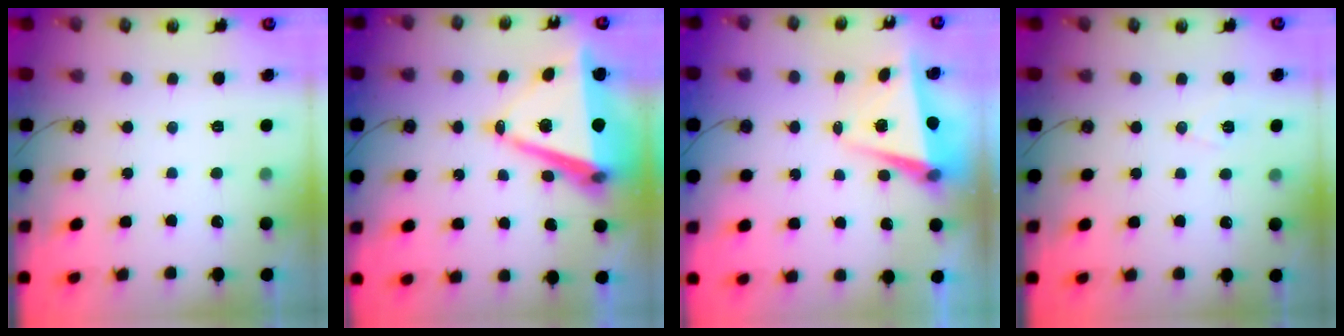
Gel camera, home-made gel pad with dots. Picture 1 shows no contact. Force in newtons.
{"total": 12.4, "press": 11.7, "slide": 4.0}
{"total": 5.4, "press": 5.3, "slide": 1.2}
{"total": 6.6, "press": 5.2, "slide": 4.1}